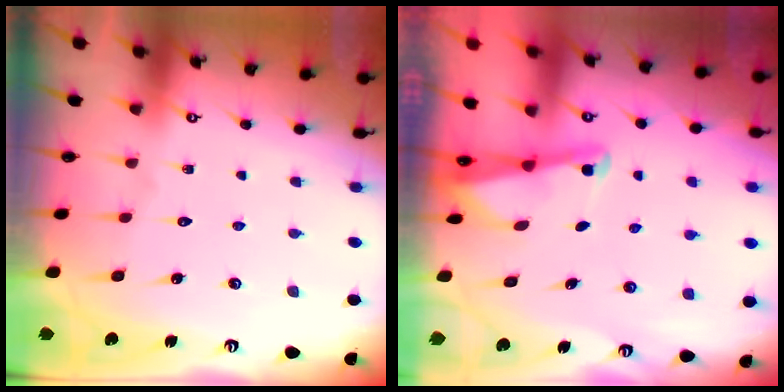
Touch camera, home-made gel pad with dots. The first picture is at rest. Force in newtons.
{"total": 2.2, "press": 2.2, "slide": 0.3}